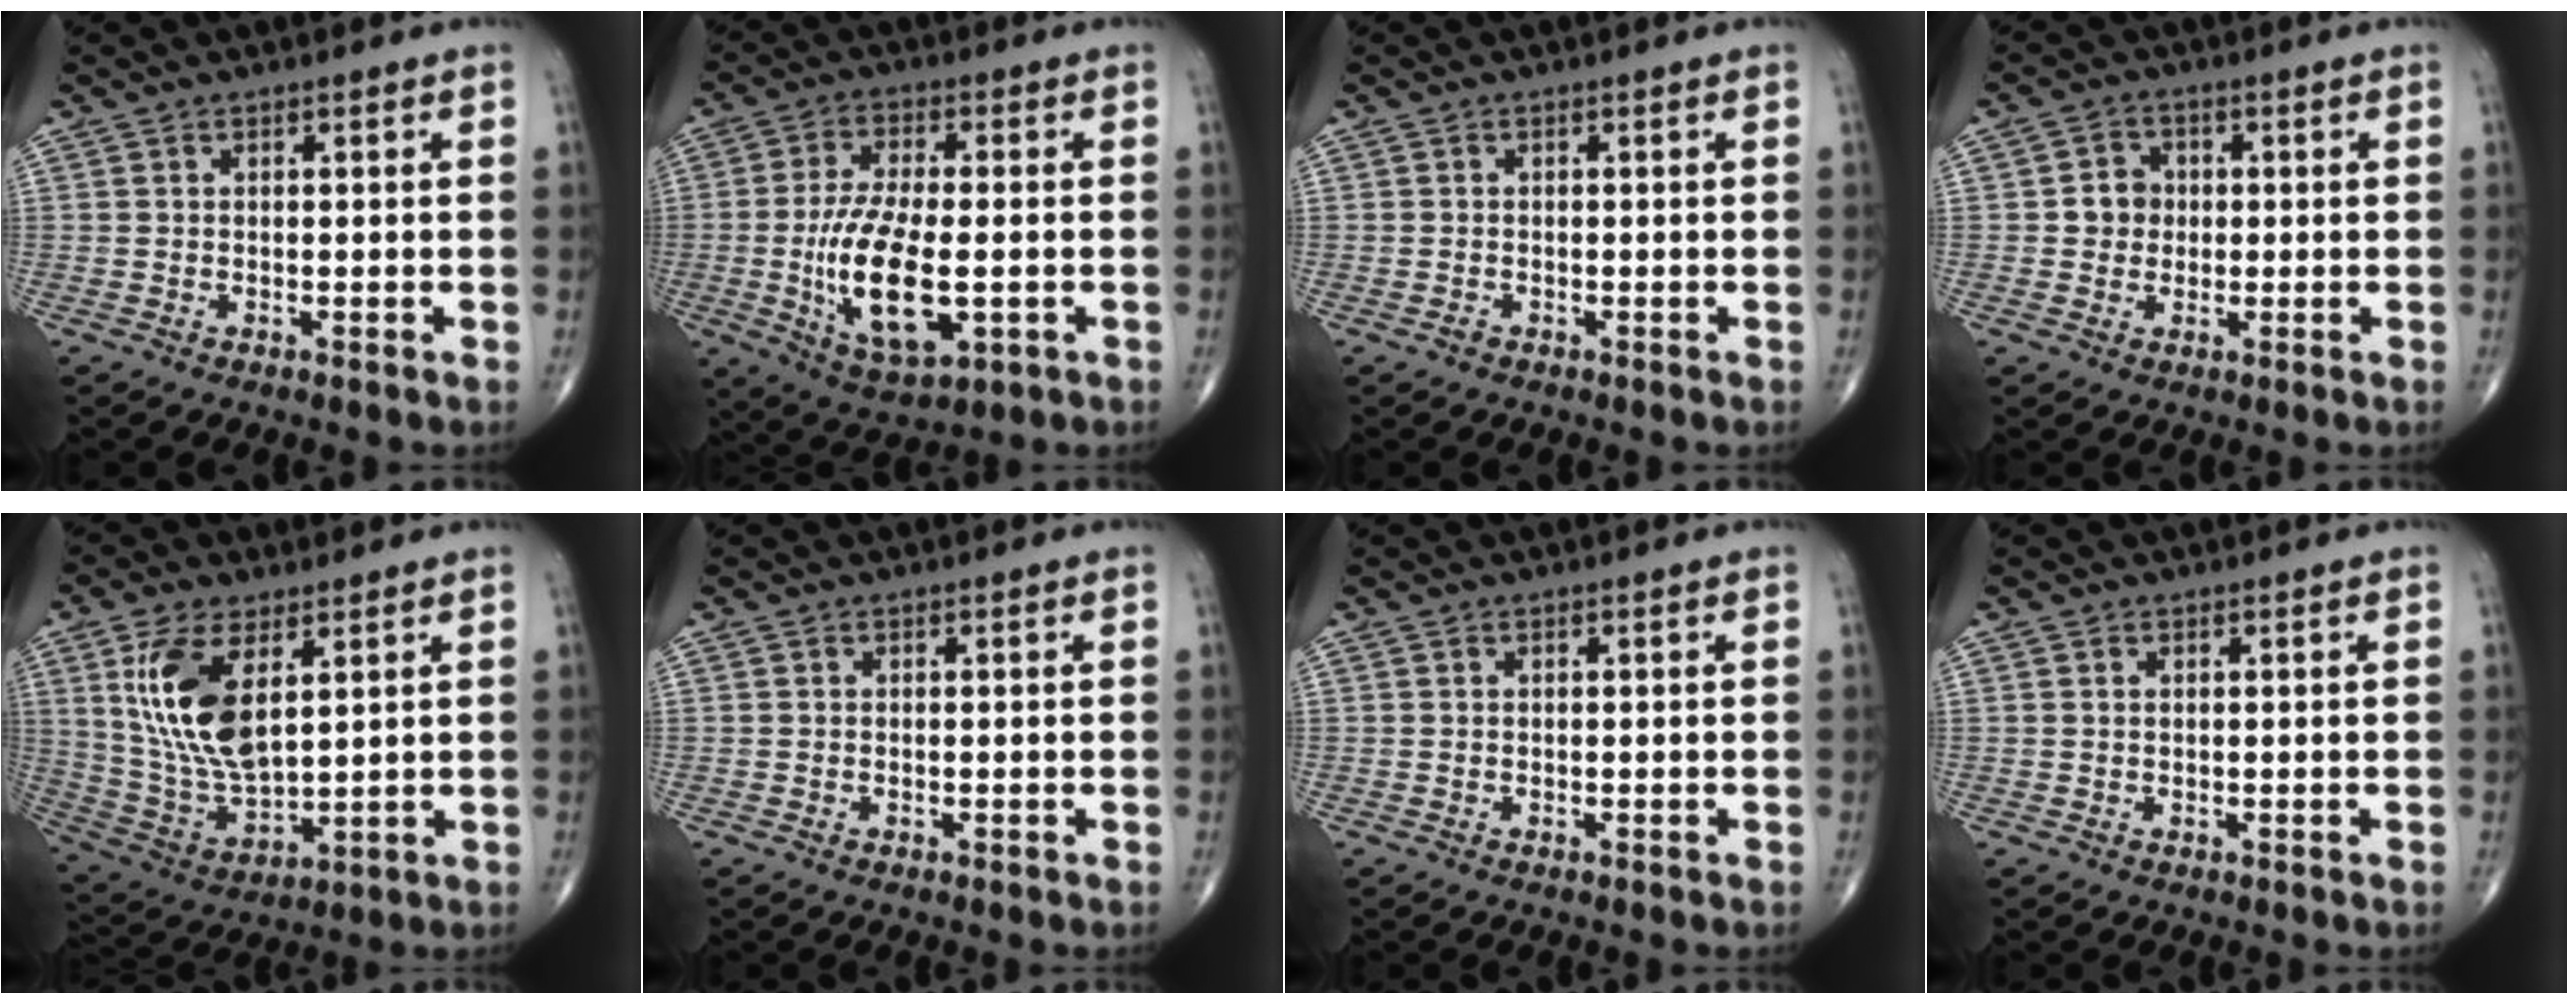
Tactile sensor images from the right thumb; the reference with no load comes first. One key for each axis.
{"total": 14.9, "fx": -2.6, "fy": 6.4, "fz": 13.3, "tx": -0.246, "ty": -0.006, "tz": -0.038}
{"total": 0.6, "fx": -0.4, "fy": 0.4, "fz": 0.2, "tx": -0.001, "ty": 0.002, "tz": -0.010}
{"total": 4.3, "fx": 0.1, "fy": 3.9, "fz": 1.8, "tx": -0.005, "ty": 0.006, "tz": -0.004}
{"total": 14.8, "fx": 5.1, "fy": 7.0, "fz": 12.0, "tx": -0.239, "ty": -0.023, "tz": 0.111}
{"total": 0.0}
{"total": 0.0}
{"total": 0.0}